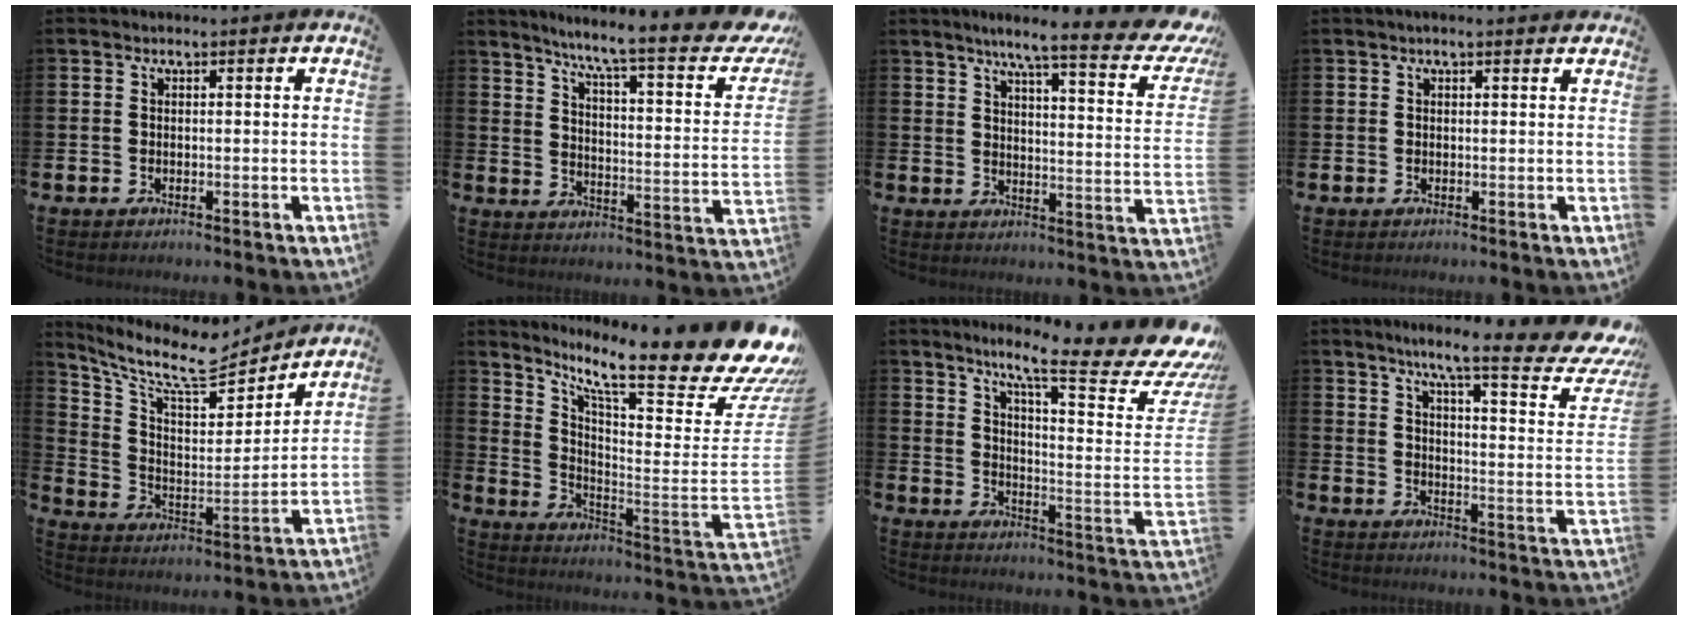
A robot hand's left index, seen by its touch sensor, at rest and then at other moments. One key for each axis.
{"total": 8.4, "fx": 6.0, "fy": 1.0, "fz": 5.8, "tx": -0.106, "ty": -0.055, "tz": 0.083}
{"total": 8.0, "fx": 6.3, "fy": 0.7, "fz": 4.9, "tx": -0.083, "ty": -0.056, "tz": 0.092}
{"total": 1.1, "fx": 0.9, "fy": 0.1, "fz": 0.6, "tx": -0.003, "ty": 0.000, "tz": 0.013}
{"total": 9.9, "fx": 8.2, "fy": 3.0, "fz": 4.6, "tx": -0.116, "ty": -0.057, "tz": 0.137}
{"total": 13.9, "fx": 10.3, "fy": 2.8, "fz": 9.0, "tx": -0.156, "ty": -0.097, "tz": 0.161}
{"total": 12.5, "fx": 9.3, "fy": 2.4, "fz": 7.9, "tx": -0.140, "ty": -0.074, "tz": 0.146}
{"total": 10.1, "fx": 7.1, "fy": 1.3, "fz": 7.0, "tx": -0.115, "ty": -0.061, "tz": 0.100}